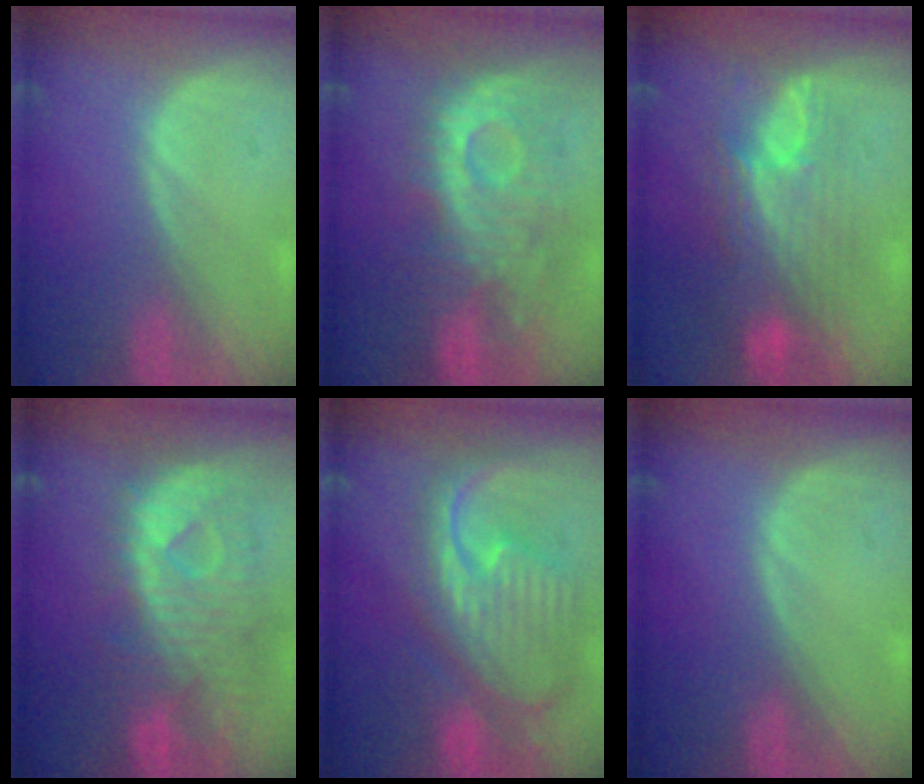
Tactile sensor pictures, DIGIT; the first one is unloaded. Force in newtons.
{"total": 10.4, "press": 9.8, "slide": 3.3}
{"total": 8.7, "press": 8.2, "slide": 2.9}
{"total": 11.0, "press": 9.7, "slide": 5.2}
{"total": 12.4, "press": 10.7, "slide": 6.3}
{"total": 0.0}